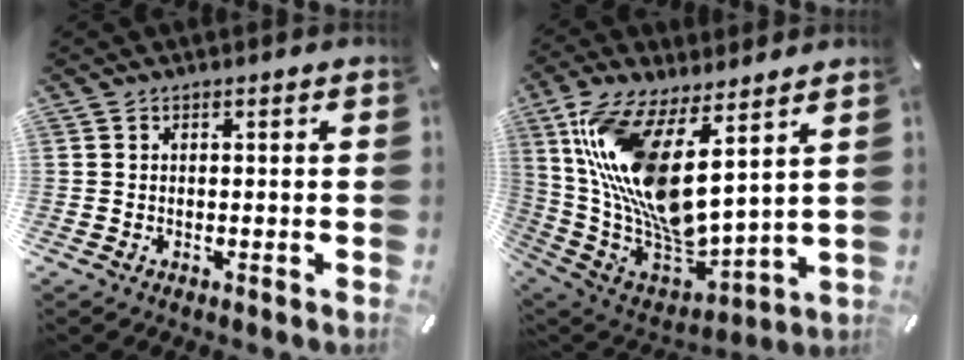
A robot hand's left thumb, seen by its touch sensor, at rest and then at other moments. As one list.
[{"total": 17.4, "force": [6.8, 7.2, 14.2], "torque": [-0.330, -0.064, 0.117]}]